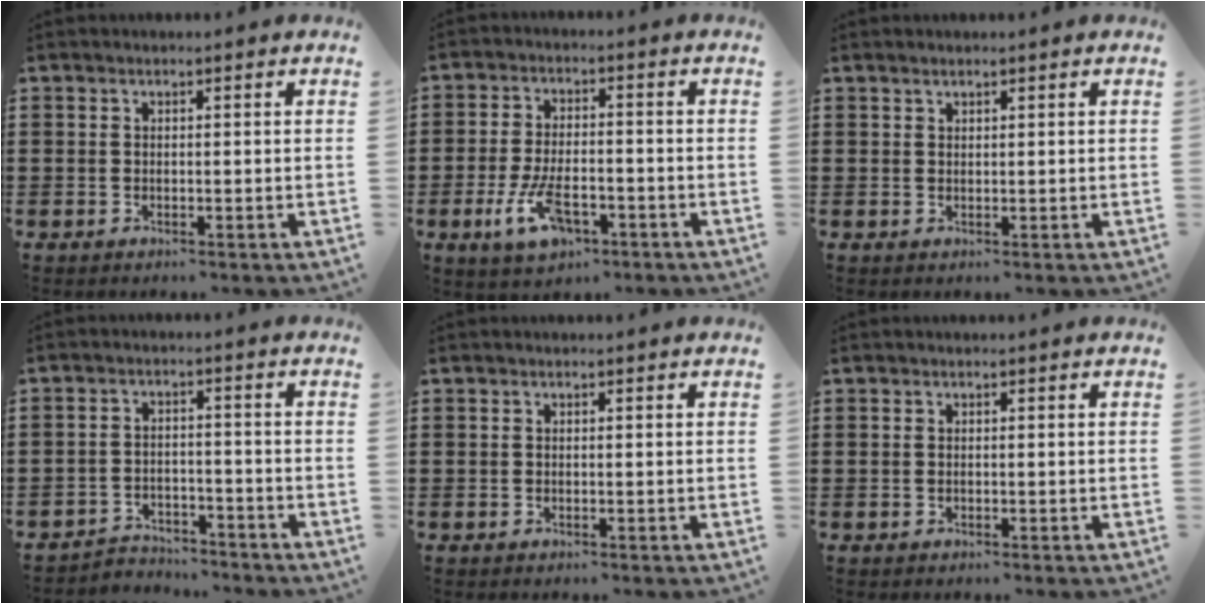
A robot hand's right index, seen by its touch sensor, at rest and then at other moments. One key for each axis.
{"total": 7.8, "fx": -3.3, "fy": 3.6, "fz": 6.1, "tx": -0.135, "ty": -0.004, "tz": -0.062}
{"total": 0.6, "fx": 0.5, "fy": 0.3, "fz": 0.2, "tx": -0.004, "ty": 0.001, "tz": 0.010}
{"total": 3.6, "fx": -3.5, "fy": 0.8, "fz": 0.1, "tx": -0.009, "ty": 0.003, "tz": -0.075}
{"total": 0.0}
{"total": 0.0}